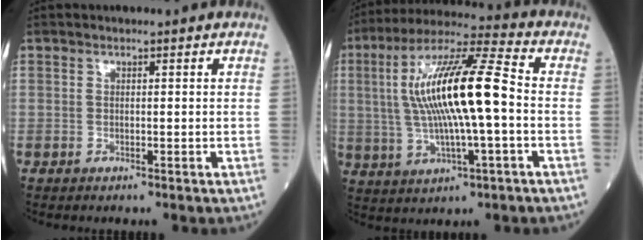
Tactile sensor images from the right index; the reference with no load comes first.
{"total": 16.5, "force": [0.4, 2.1, 16.4], "torque": [-0.318, 0.019, 0.006]}